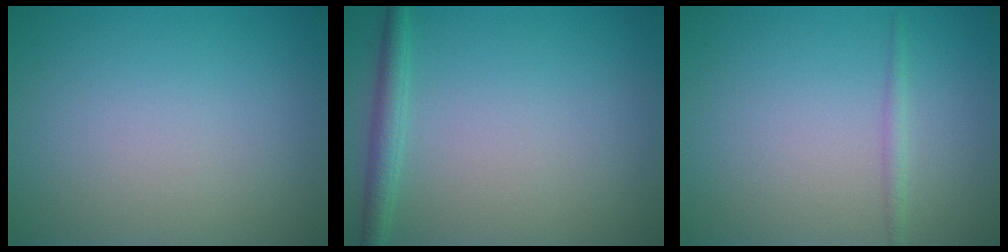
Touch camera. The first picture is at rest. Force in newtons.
{"total": 1.9, "press": 1.9, "slide": 0.1}
{"total": 1.0, "press": 1.0, "slide": 0.0}